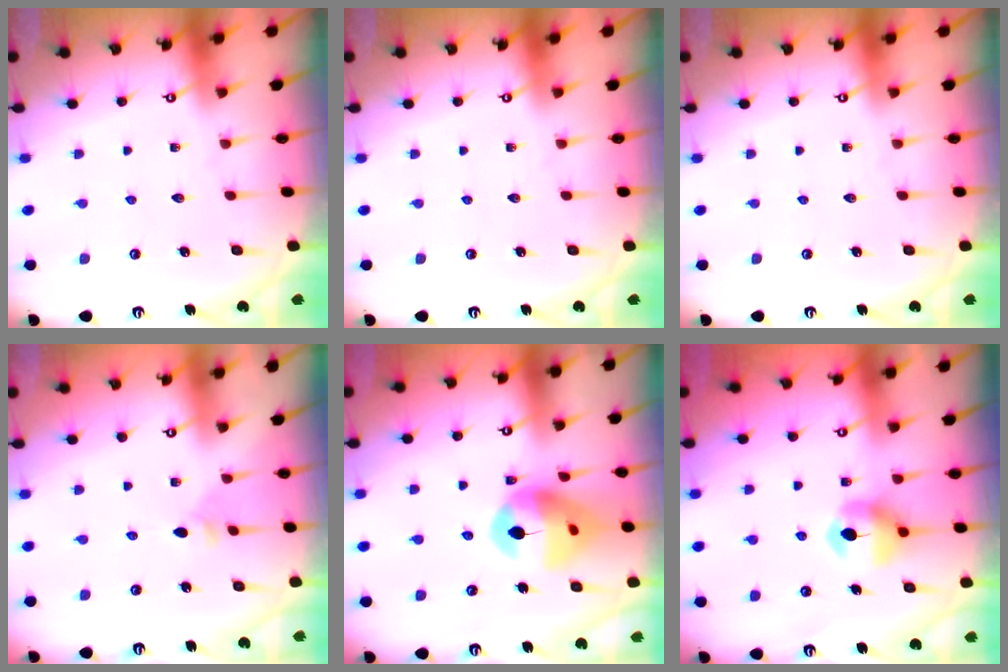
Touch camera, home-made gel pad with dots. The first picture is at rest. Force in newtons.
{"total": 0.0}
{"total": 0.0}
{"total": 3.2, "press": 3.1, "slide": 0.6}
{"total": 14.3, "press": 14.2, "slide": 1.7}
{"total": 8.4, "press": 8.4, "slide": 0.3}